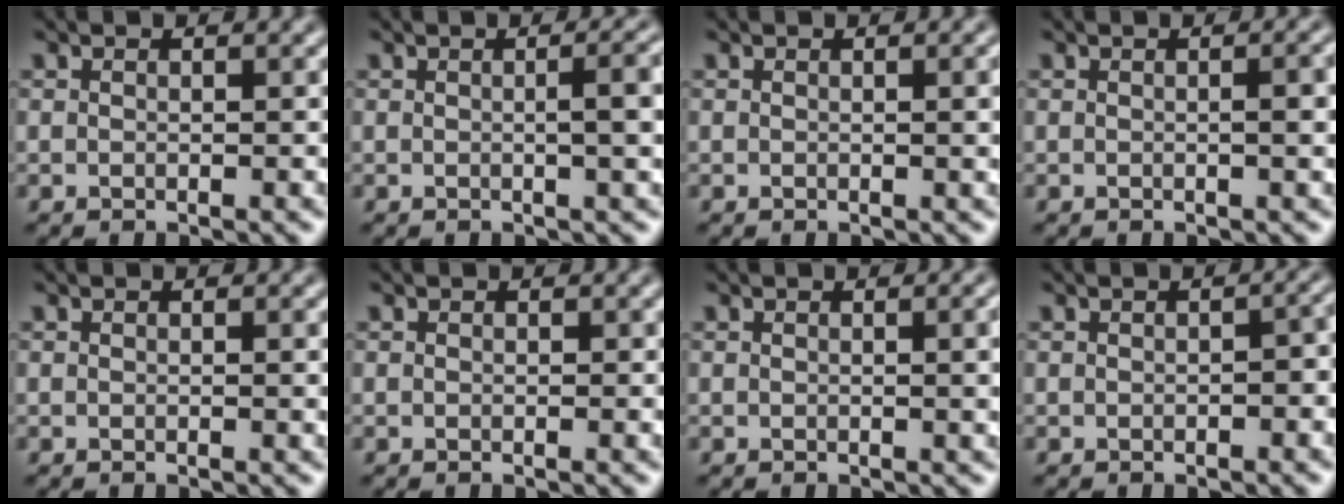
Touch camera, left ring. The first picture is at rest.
{"total": 3.7, "force": [0.2, 1.1, 3.5], "torque": [-0.035, 0.011, 0.002]}
{"total": 1.5, "force": [0.2, 0.4, 1.4], "torque": [-0.017, 0.002, 0.001]}
{"total": 1.9, "force": [0.0, 0.4, 1.8], "torque": [-0.024, 0.003, 0.000]}
{"total": 0.0}
{"total": 0.0}
{"total": 2.1, "force": [0.2, 0.6, 2.0], "torque": [-0.021, 0.002, 0.000]}
{"total": 1.6, "force": [-0.4, 0.6, 1.5], "torque": [-0.020, 0.004, -0.004]}